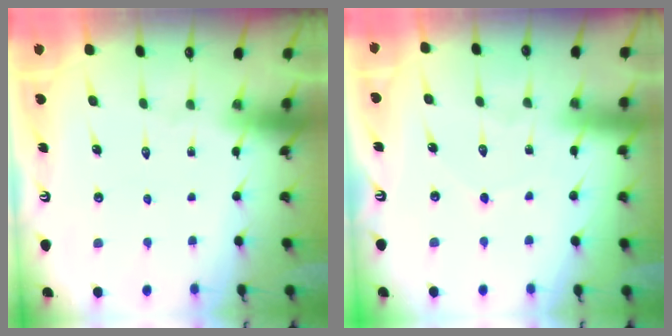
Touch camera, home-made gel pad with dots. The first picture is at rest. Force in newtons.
{"total": 2.7, "press": 2.6, "slide": 0.3}